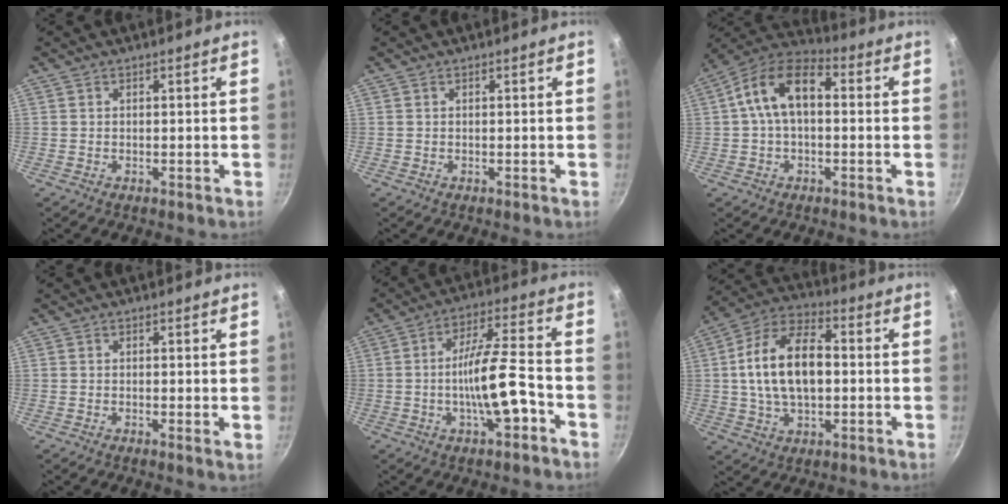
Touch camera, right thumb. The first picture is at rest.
{"total": 0.0}
{"total": 12.2, "force": [1.2, 7.2, 9.8], "torque": [-0.157, 0.039, 0.004]}
{"total": 0.9, "force": [0.0, 0.2, 0.9], "torque": [-0.013, -0.006, -0.004]}
{"total": 12.4, "force": [-4.3, 3.4, 11.1], "torque": [-0.179, 0.034, -0.074]}
{"total": 16.4, "force": [0.5, 9.6, 13.4], "torque": [-0.221, 0.029, -0.001]}